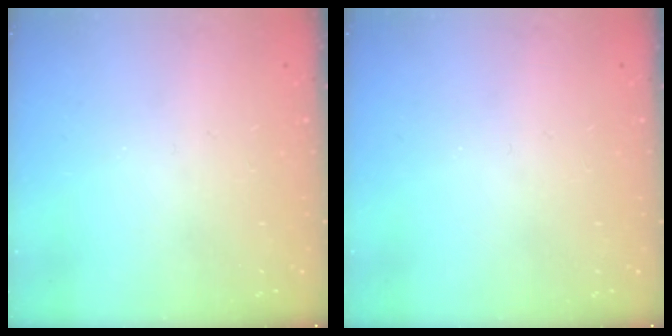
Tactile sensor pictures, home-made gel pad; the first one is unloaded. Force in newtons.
{"total": 0.0}